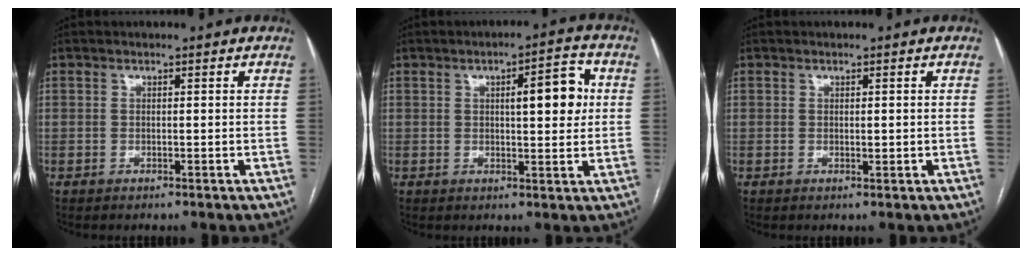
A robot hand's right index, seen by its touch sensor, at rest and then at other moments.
{"total": 7.3, "force": [1.5, 1.8, 6.9], "torque": [-0.093, 0.013, 0.019]}
{"total": 1.0, "force": [0.1, 0.4, 0.9], "torque": [-0.015, -0.004, 0.004]}